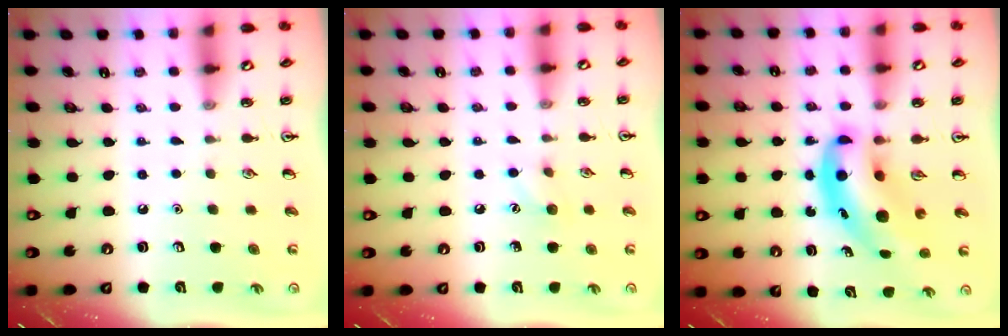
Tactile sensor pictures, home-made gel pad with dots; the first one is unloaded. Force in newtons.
{"total": 5.6, "press": 5.3, "slide": 1.8}
{"total": 10.0, "press": 9.6, "slide": 2.9}